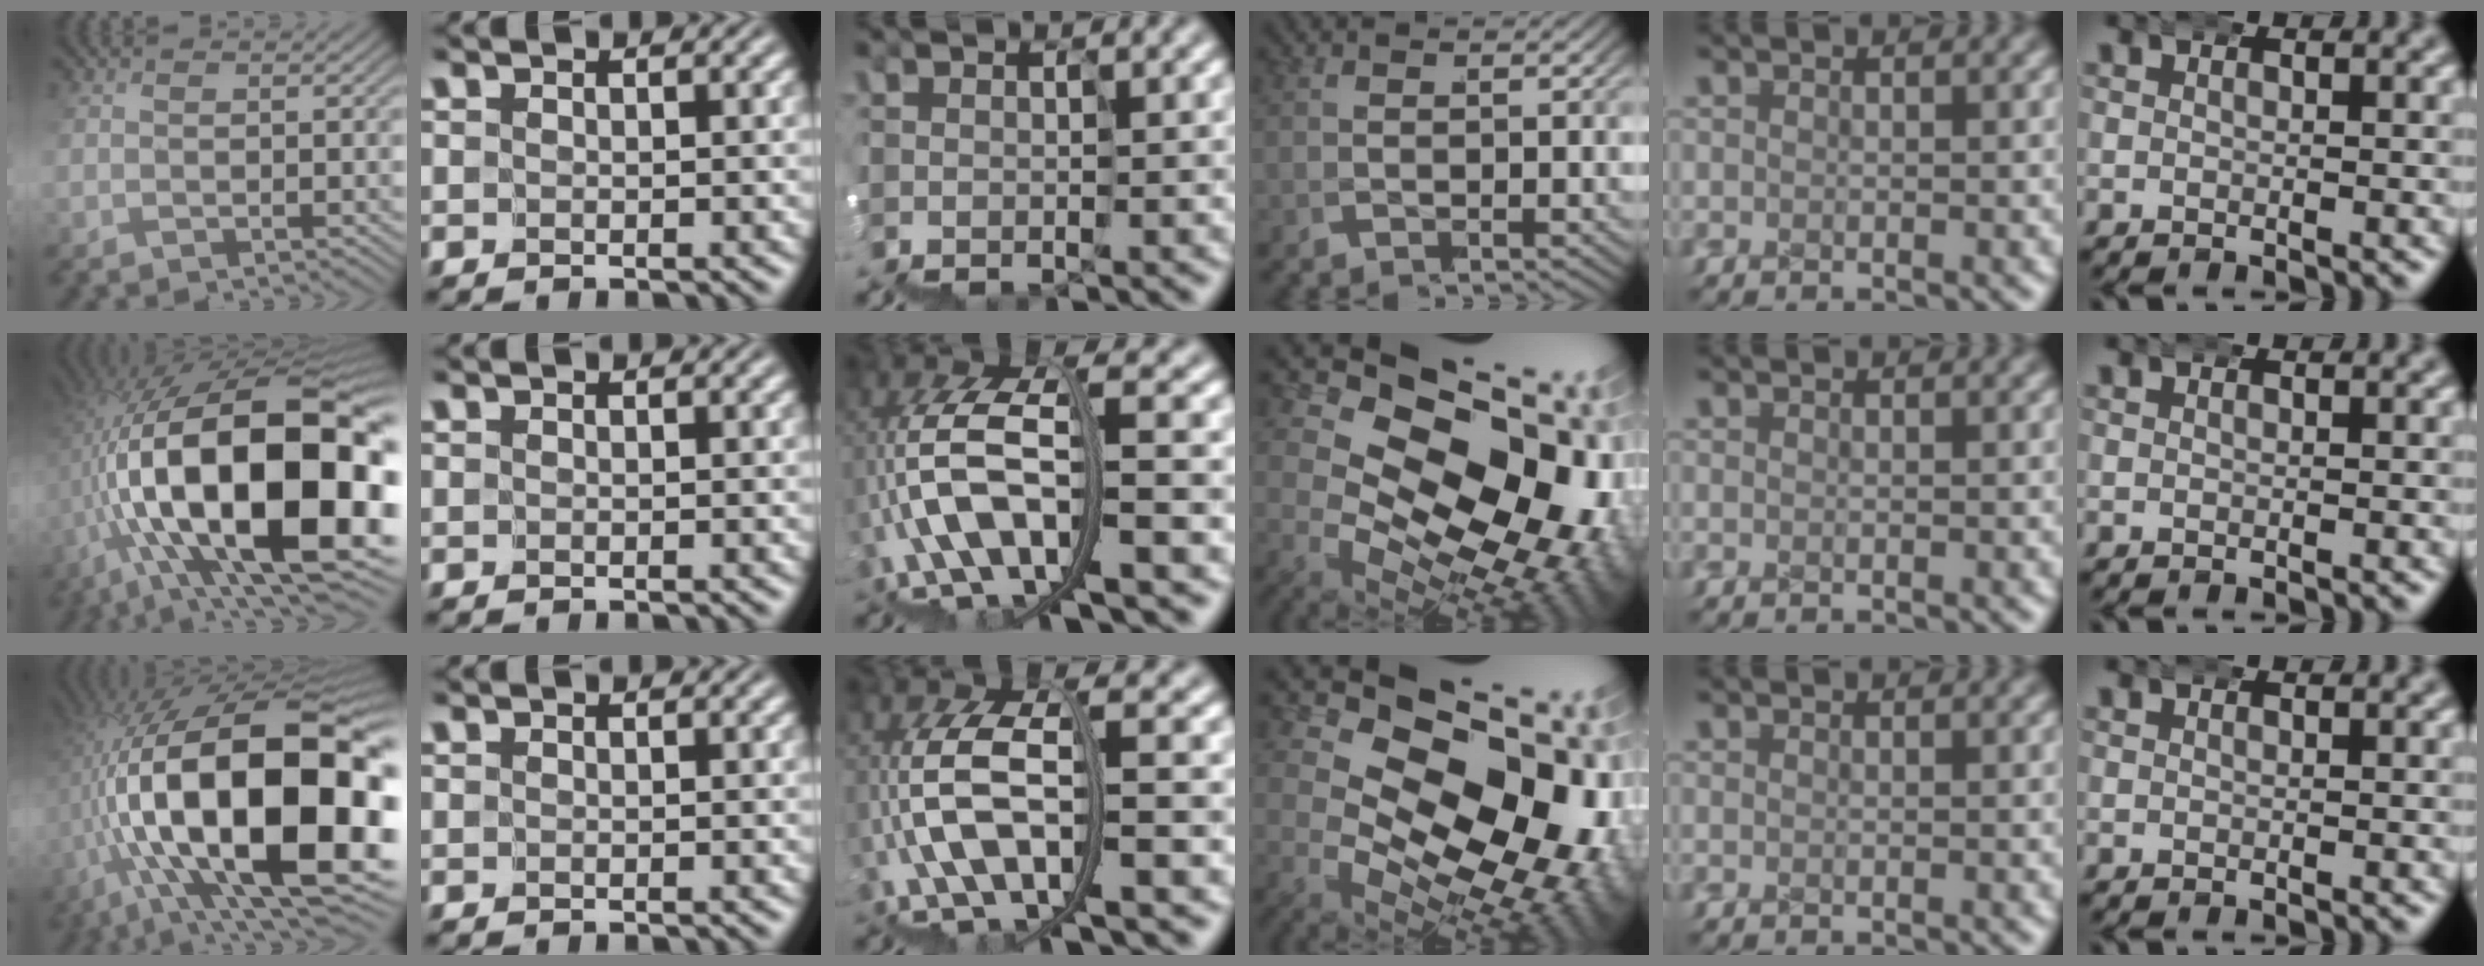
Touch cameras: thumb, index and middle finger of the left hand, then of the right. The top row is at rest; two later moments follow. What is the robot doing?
{"motion": "wrap", "object": "duck tape"}